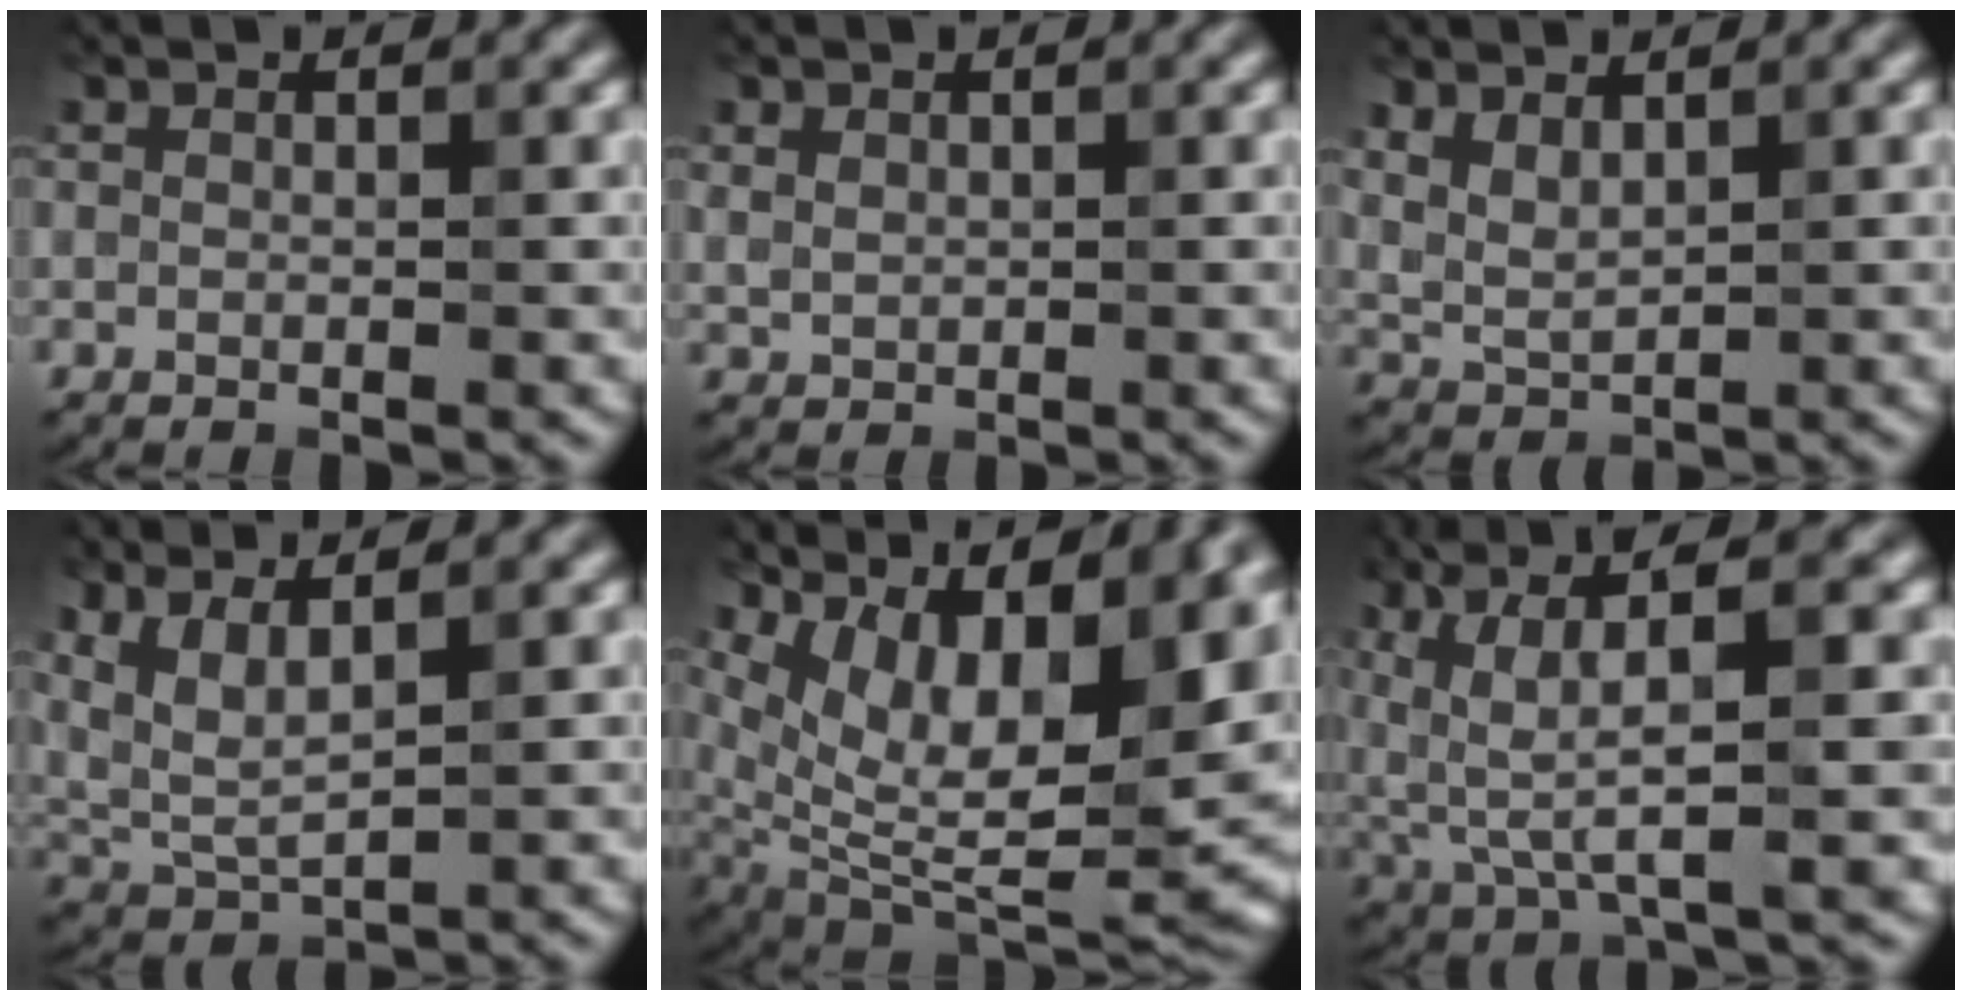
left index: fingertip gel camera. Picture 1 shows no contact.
{"total": 0.9, "force": [0.4, 0.7, 0.4], "torque": [-0.018, -0.004, 0.014]}
{"total": 2.1, "force": [1.2, 1.0, 1.5], "torque": [-0.044, -0.007, 0.029]}
{"total": 4.5, "force": [2.4, 1.6, 3.5], "torque": [-0.087, 0.001, 0.057]}
{"total": 15.8, "force": [6.8, 7.0, 12.4], "torque": [-0.181, 0.033, 0.129]}
{"total": 8.5, "force": [2.5, 2.9, 7.6], "torque": [-0.159, 0.004, 0.047]}